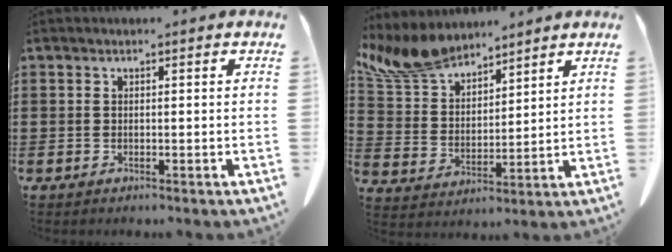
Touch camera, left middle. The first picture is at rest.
{"total": 9.3, "force": [7.9, 3.5, 3.3], "torque": [-0.100, -0.027, 0.150]}